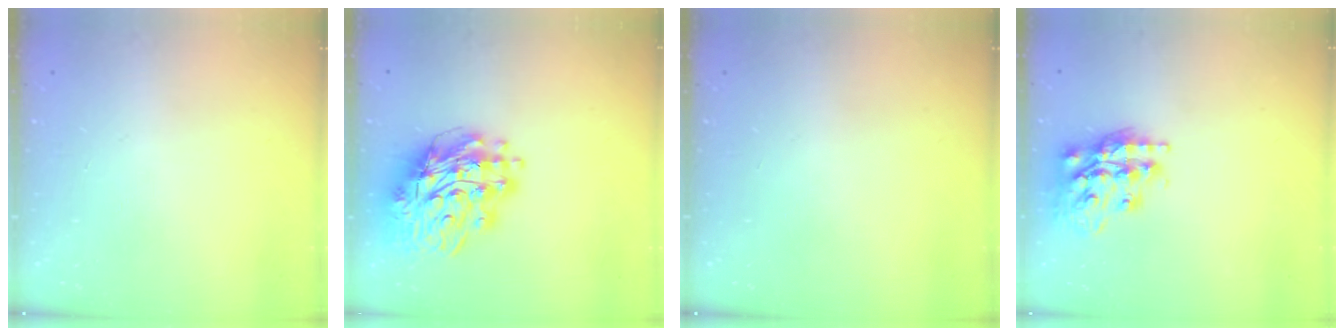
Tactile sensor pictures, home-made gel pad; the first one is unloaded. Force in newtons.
{"total": 18.5, "press": 18.3, "slide": 3.0}
{"total": 0.0}
{"total": 16.6, "press": 16.5, "slide": 1.1}